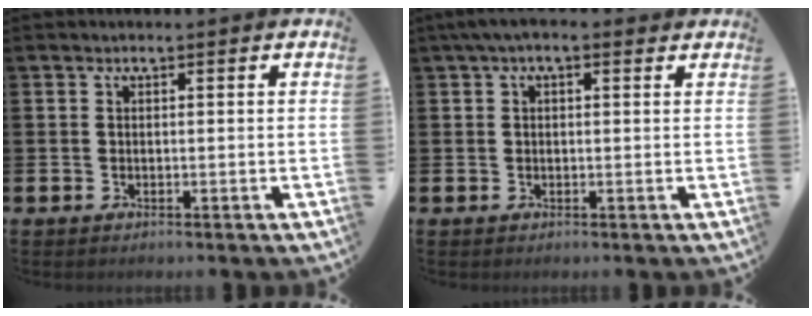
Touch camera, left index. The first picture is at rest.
{"total": 2.2, "force": [1.3, 1.0, 1.5], "torque": [-0.031, 0.009, 0.022]}